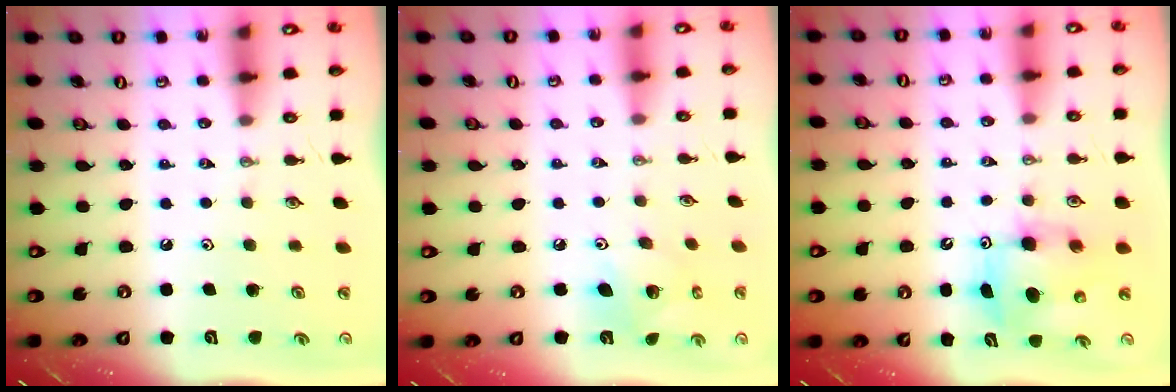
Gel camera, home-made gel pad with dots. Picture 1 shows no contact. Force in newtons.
{"total": 7.8, "press": 7.8, "slide": 0.6}
{"total": 7.0, "press": 6.8, "slide": 1.6}